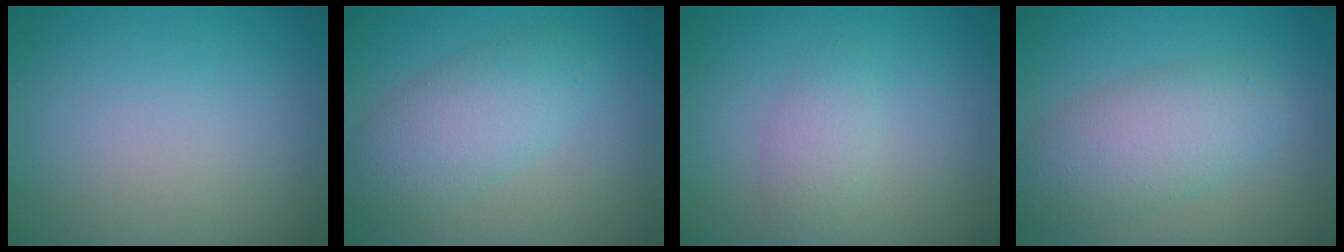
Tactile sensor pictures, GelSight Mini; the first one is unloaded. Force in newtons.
{"total": 4.9, "press": 4.9, "slide": 0.2}
{"total": 1.9, "press": 1.9, "slide": 0.1}
{"total": 5.5, "press": 5.5, "slide": 0.2}